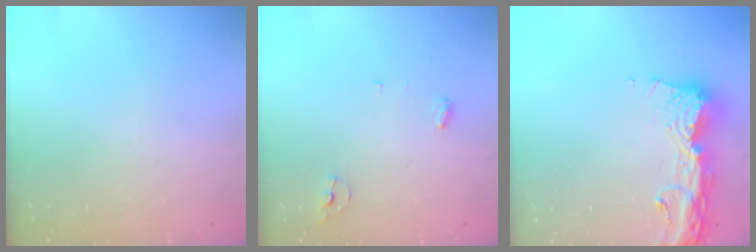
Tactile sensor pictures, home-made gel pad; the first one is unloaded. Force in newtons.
{"total": 3.8, "press": 3.8, "slide": 0.3}
{"total": 15.5, "press": 15.4, "slide": 1.5}